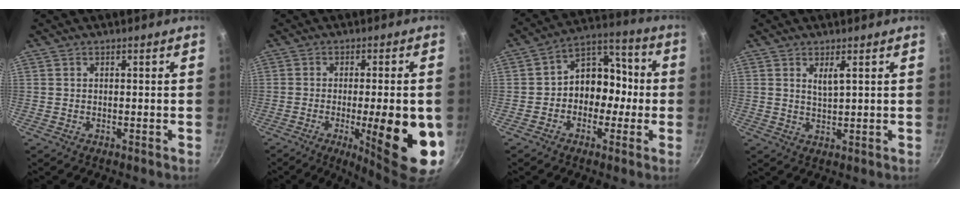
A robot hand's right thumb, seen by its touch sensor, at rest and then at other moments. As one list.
[{"total": 17.4, "force": [-4.2, 4.4, 16.3], "torque": [-0.208, 0.002, -0.049]}, {"total": 11.1, "force": [-1.7, 8.9, 6.4], "torque": [-0.030, 0.055, -0.044]}, {"total": 3.0, "force": [1.3, 0.7, 2.6], "torque": [-0.049, -0.008, 0.028]}]